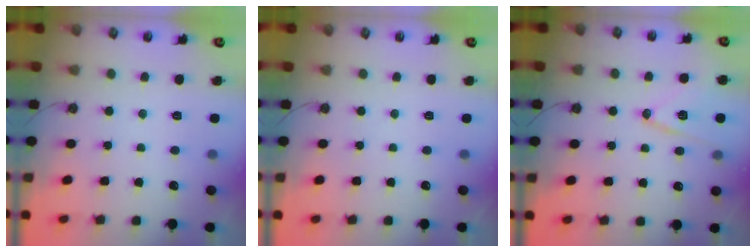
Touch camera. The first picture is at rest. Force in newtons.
{"total": 0.0}
{"total": 12.6, "press": 12.2, "slide": 3.2}